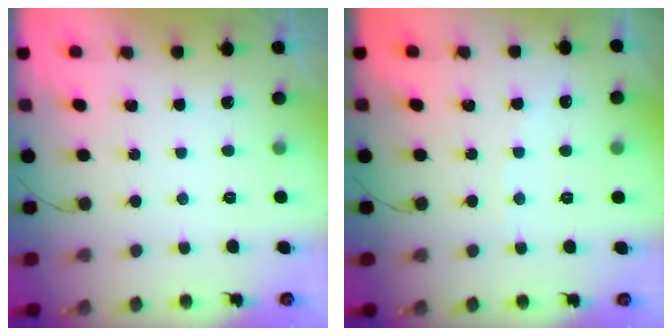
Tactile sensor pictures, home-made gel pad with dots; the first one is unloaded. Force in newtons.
{"total": 2.7, "press": 2.7, "slide": 0.5}